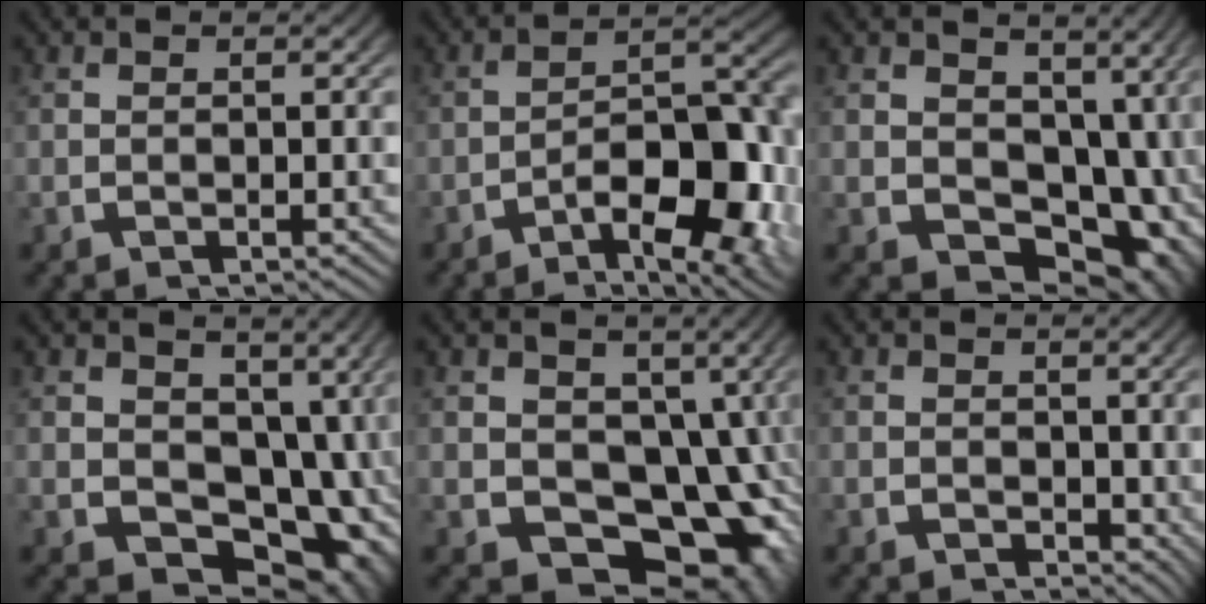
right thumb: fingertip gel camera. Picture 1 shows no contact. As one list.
[{"total": 12.6, "force": [-3.3, 6.3, 10.4], "torque": [-0.159, -0.034, -0.040]}, {"total": 9.9, "force": [-0.1, 7.4, 6.6], "torque": [-0.113, -0.052, 0.018]}, {"total": 11.7, "force": [-0.8, 8.7, 7.7], "torque": [-0.130, -0.059, 0.010]}, {"total": 13.7, "force": [-3.2, 10.4, 8.4], "torque": [-0.157, -0.086, -0.018]}, {"total": 1.5, "force": [0.5, 1.3, 0.7], "torque": [-0.001, -0.009, 0.017]}]